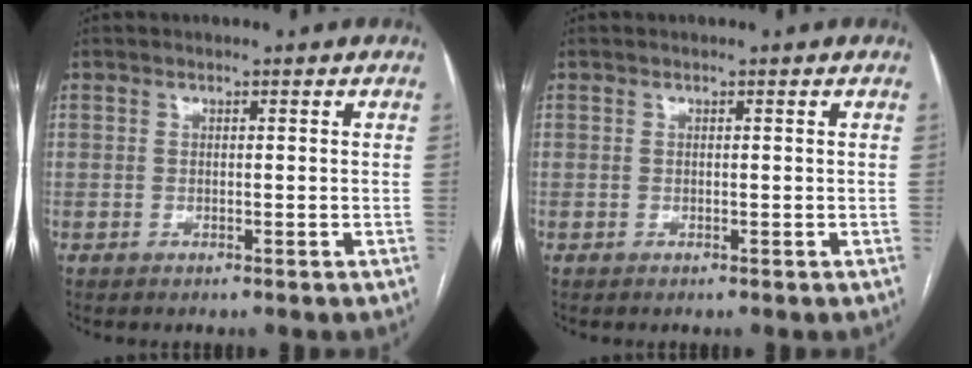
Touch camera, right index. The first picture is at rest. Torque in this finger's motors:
{"motor_torque": [0.00, 0.00, 0.00, 0.00]}